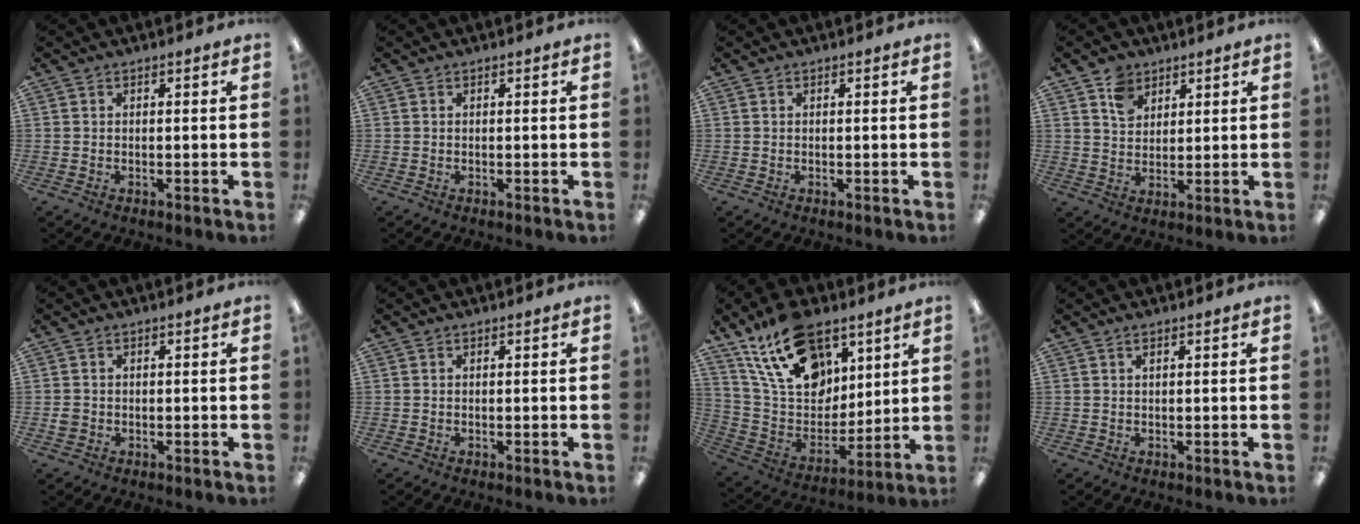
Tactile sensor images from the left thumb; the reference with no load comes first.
{"total": 0.0}
{"total": 0.0}
{"total": 6.3, "force": [4.1, 4.4, 1.9], "torque": [-0.030, -0.010, 0.076]}
{"total": 1.6, "force": [-0.3, 1.6, 0.5], "torque": [-0.009, 0.004, -0.006]}
{"total": 0.0}
{"total": 22.1, "force": [13.0, 13.2, 12.0], "torque": [-0.215, -0.054, 0.238]}
{"total": 0.8, "force": [0.5, 0.3, 0.5], "torque": [-0.013, 0.001, 0.009]}